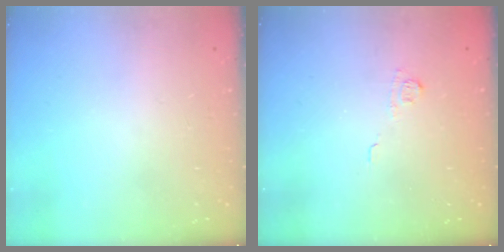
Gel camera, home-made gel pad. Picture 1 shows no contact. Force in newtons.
{"total": 3.7, "press": 3.6, "slide": 1.1}